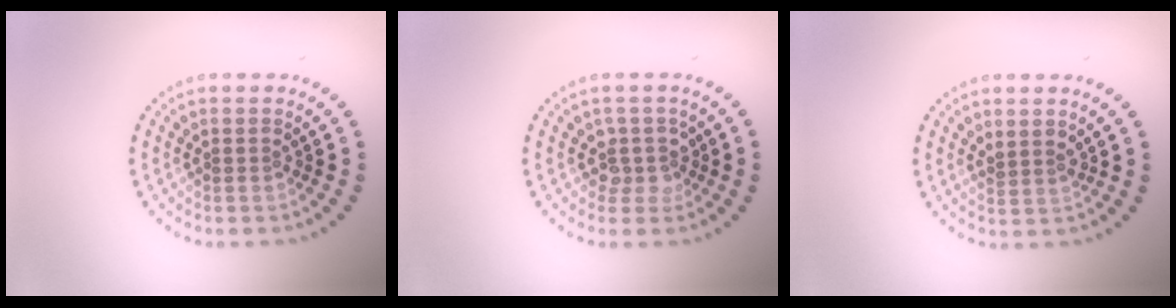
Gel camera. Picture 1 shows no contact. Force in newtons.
{"total": 2.1, "press": 1.6, "slide": 1.4}
{"total": 1.5, "press": 1.1, "slide": 1.0}